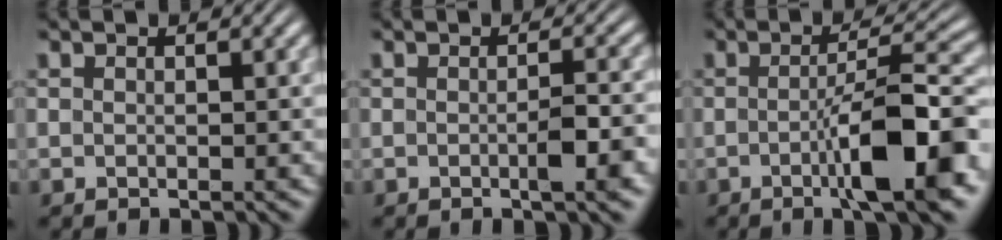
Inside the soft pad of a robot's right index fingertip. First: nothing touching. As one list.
[{"total": 2.1, "force": [-0.7, 0.3, 1.9], "torque": [-0.022, 0.007, -0.018]}, {"total": 7.6, "force": [-2.4, 1.3, 7.1], "torque": [-0.099, 0.006, -0.042]}]